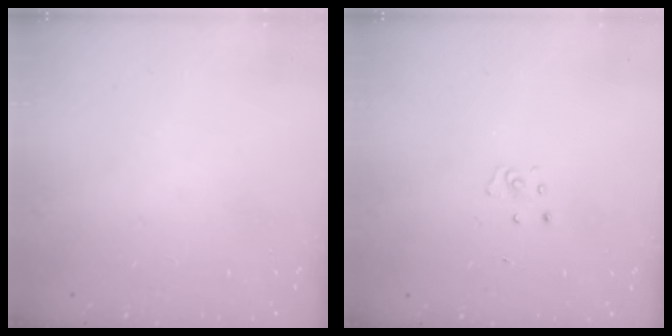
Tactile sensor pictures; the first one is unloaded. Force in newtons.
{"total": 2.7, "press": 2.7, "slide": 0.3}